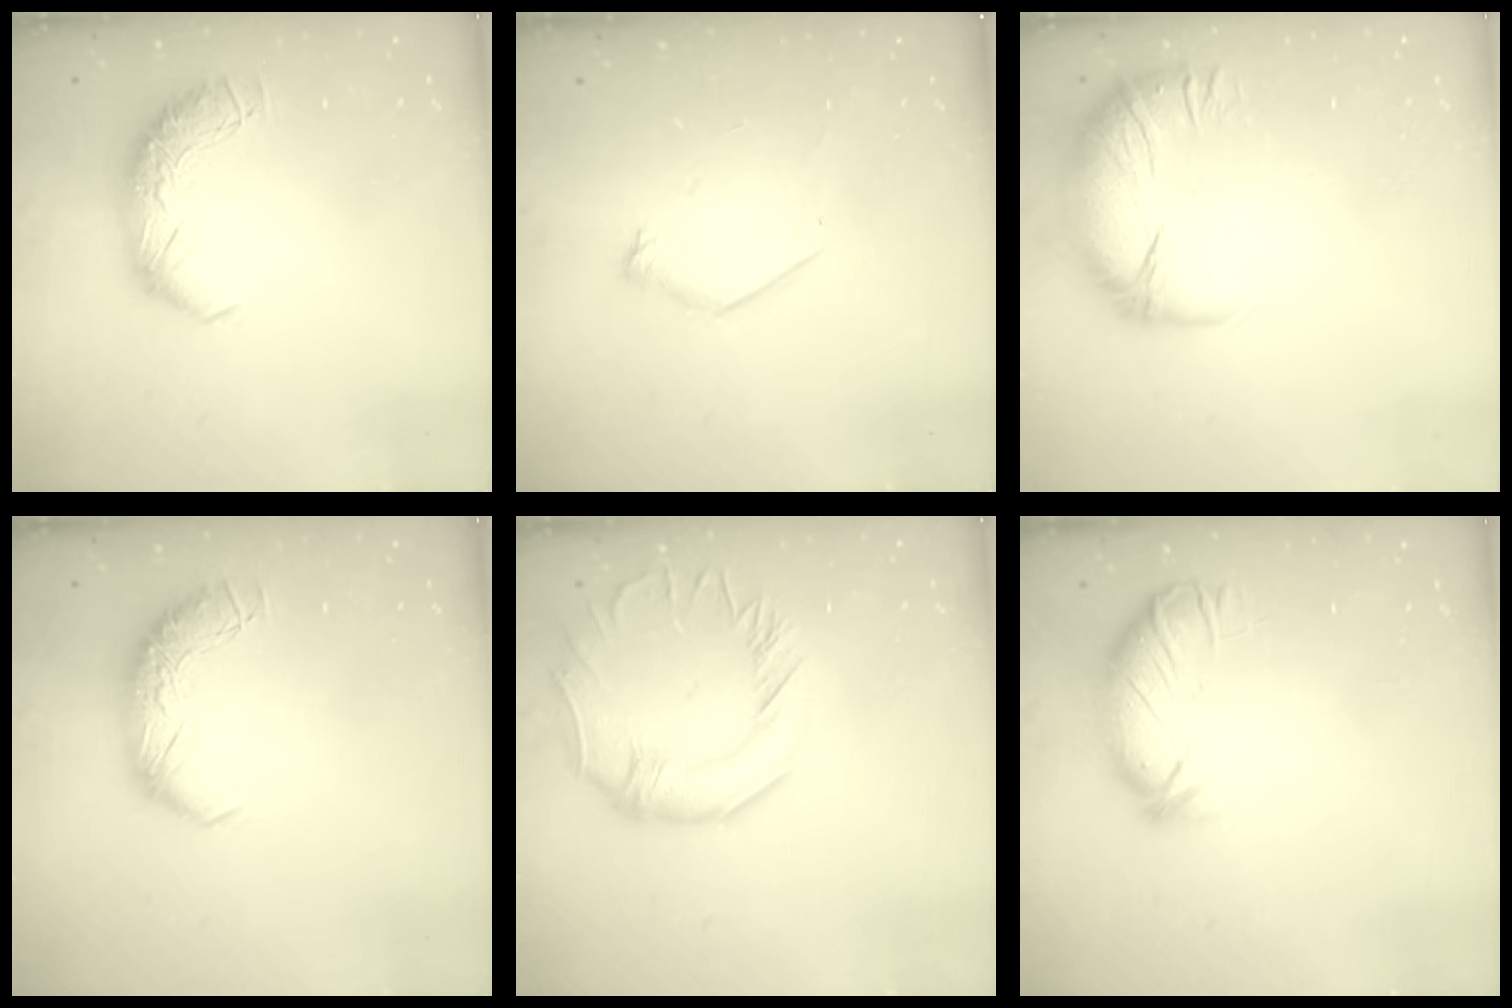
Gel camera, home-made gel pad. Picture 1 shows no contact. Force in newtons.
{"total": 6.3, "press": 6.2, "slide": 1.1}
{"total": 3.2, "press": 0.8, "slide": 3.1}
{"total": 0.0}
{"total": 3.1, "press": 3.0, "slide": 1.0}
{"total": 2.6, "press": 2.5, "slide": 0.9}